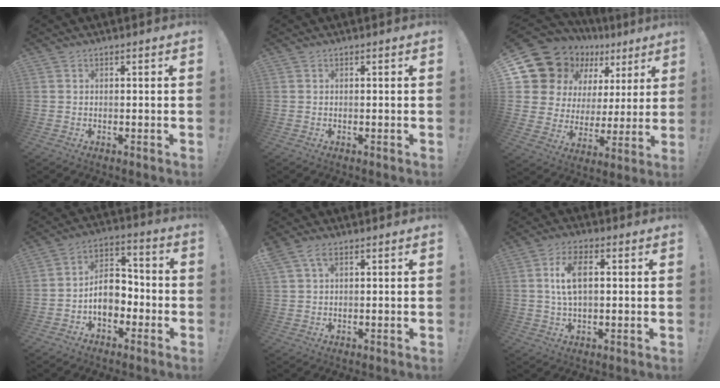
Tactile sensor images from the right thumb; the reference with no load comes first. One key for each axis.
{"total": 0.0}
{"total": 15.5, "fx": 12.0, "fy": 8.5, "fz": 5.1, "tx": -0.093, "ty": -0.094, "tz": 0.238}
{"total": 10.9, "fx": -3.2, "fy": 8.0, "fz": 6.7, "tx": -0.105, "ty": 0.021, "tz": -0.052}
{"total": 4.1, "fx": 2.0, "fy": 2.2, "fz": 2.8, "tx": -0.053, "ty": -0.001, "tz": 0.039}
{"total": 8.7, "fx": 1.5, "fy": 4.4, "fz": 7.4, "tx": -0.128, "ty": -0.002, "tz": 0.023}